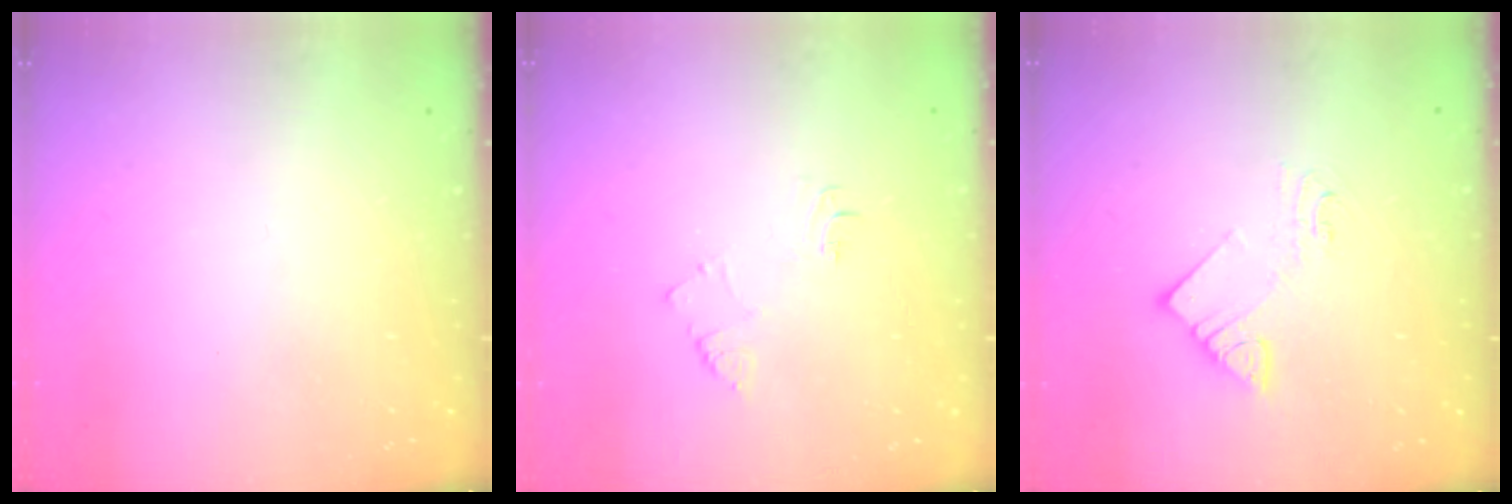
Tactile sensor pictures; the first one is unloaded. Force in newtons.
{"total": 6.7, "press": 6.7, "slide": 0.8}
{"total": 7.5, "press": 7.5, "slide": 0.4}